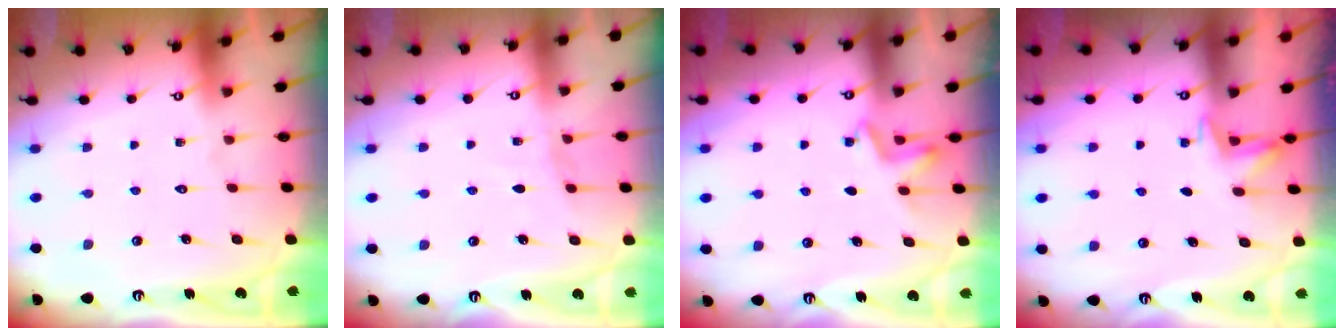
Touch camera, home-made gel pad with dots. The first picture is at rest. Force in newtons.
{"total": 3.5, "press": 3.4, "slide": 0.4}
{"total": 2.4, "press": 2.2, "slide": 1.1}
{"total": 2.4, "press": 2.1, "slide": 1.2}